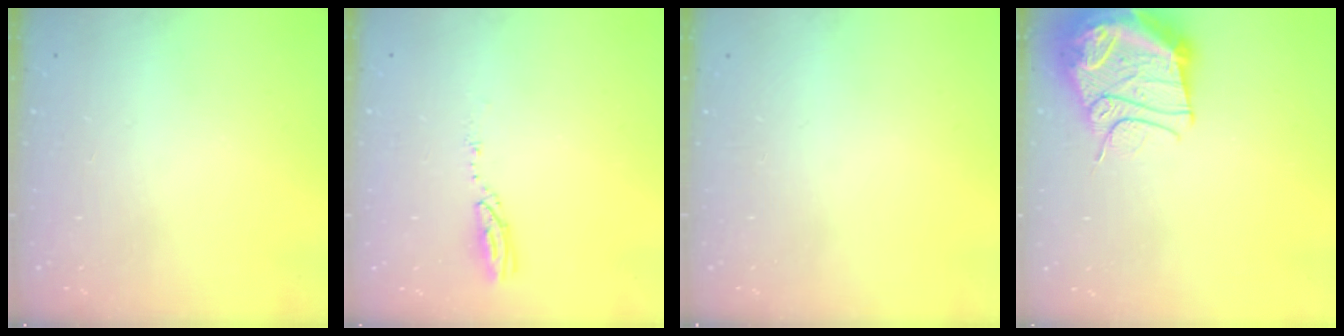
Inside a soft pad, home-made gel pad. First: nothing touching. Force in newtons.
{"total": 3.8, "press": 3.8, "slide": 0.2}
{"total": 0.0}
{"total": 17.5, "press": 17.4, "slide": 1.9}